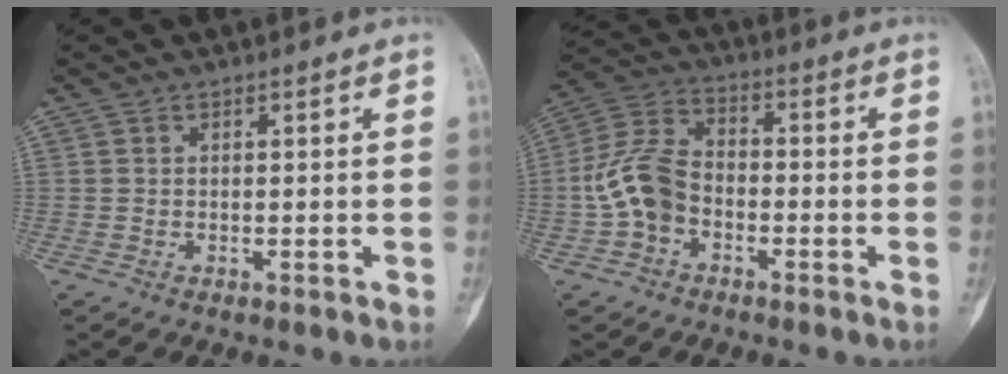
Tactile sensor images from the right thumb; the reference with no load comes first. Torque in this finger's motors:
{"motor_torque": [0.28, 0.29, 0.16, -0.13, 0.06]}